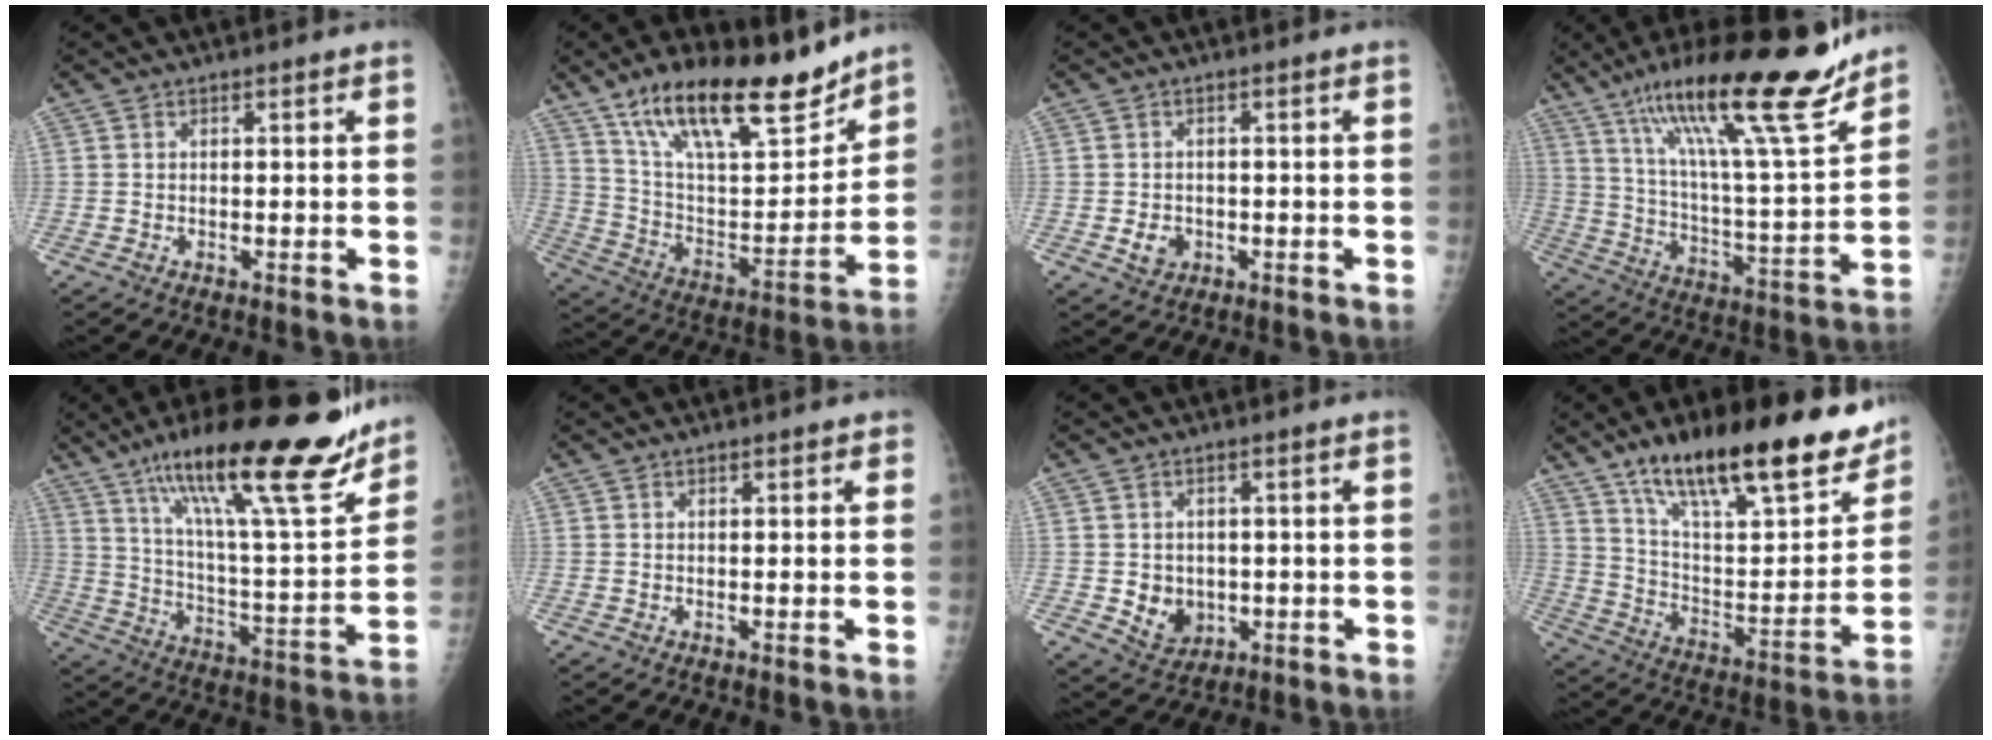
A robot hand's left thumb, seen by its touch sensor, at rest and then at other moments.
{"total": 23.5, "force": [17.0, 7.8, 14.3], "torque": [-0.202, -0.069, 0.294]}
{"total": 3.0, "force": [-0.8, 2.5, 1.4], "torque": [-0.015, 0.002, -0.006]}
{"total": 25.7, "force": [17.8, 3.6, 18.3], "torque": [-0.281, -0.066, 0.298]}
{"total": 28.1, "force": [19.2, 5.3, 19.9], "torque": [-0.291, -0.064, 0.310]}
{"total": 1.1, "force": [0.6, 0.4, 0.8], "torque": [-0.009, 0.001, 0.006]}
{"total": 5.6, "force": [-0.6, 4.8, 2.9], "torque": [-0.023, -0.002, 0.007]}
{"total": 27.9, "force": [19.4, 8.2, 18.3], "torque": [-0.247, -0.068, 0.314]}